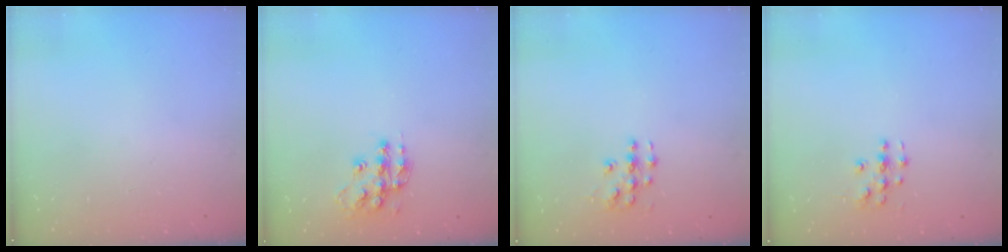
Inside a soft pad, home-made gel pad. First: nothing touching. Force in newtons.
{"total": 13.8, "press": 13.7, "slide": 0.8}
{"total": 6.1, "press": 6.1, "slide": 0.4}
{"total": 3.7, "press": 3.7, "slide": 0.1}